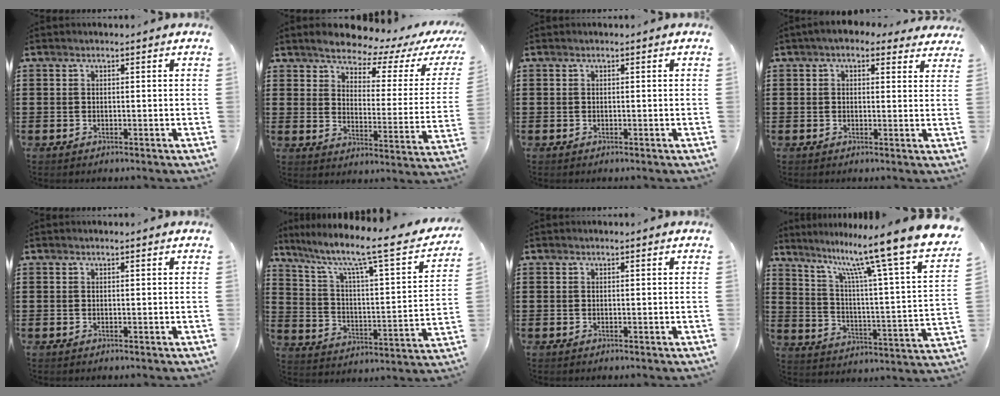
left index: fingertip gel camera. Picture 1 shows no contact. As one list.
[{"total": 4.8, "force": [4.5, 0.9, 1.4], "torque": [-0.049, -0.035, 0.073]}, {"total": 0.0}, {"total": 3.0, "force": [2.1, 1.7, 1.2], "torque": [-0.023, 0.000, 0.036]}, {"total": 0.0}, {"total": 7.9, "force": [5.6, 0.7, 5.4], "torque": [-0.120, -0.051, 0.081]}, {"total": 0.0}, {"total": 12.7, "force": [10.5, -0.8, 7.2], "torque": [-0.143, -0.092, 0.160]}]